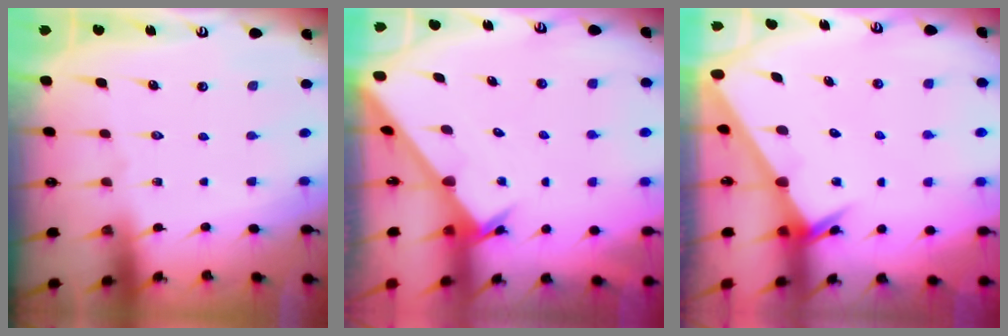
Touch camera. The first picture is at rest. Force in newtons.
{"total": 2.4, "press": 2.4, "slide": 0.2}
{"total": 2.3, "press": 2.3, "slide": 0.1}